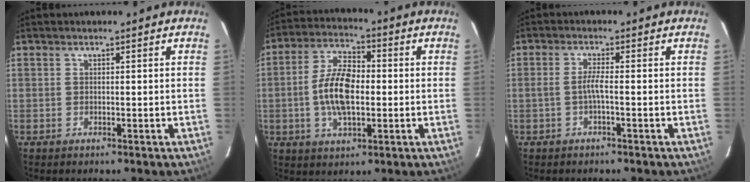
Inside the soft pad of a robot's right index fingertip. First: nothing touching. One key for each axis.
{"total": 11.1, "fx": -1.0, "fy": 5.5, "fz": 9.6, "tx": -0.191, "ty": 0.010, "tz": -0.020}
{"total": 2.2, "fx": -0.8, "fy": -0.3, "fz": 2.1, "tx": -0.043, "ty": 0.001, "tz": -0.016}